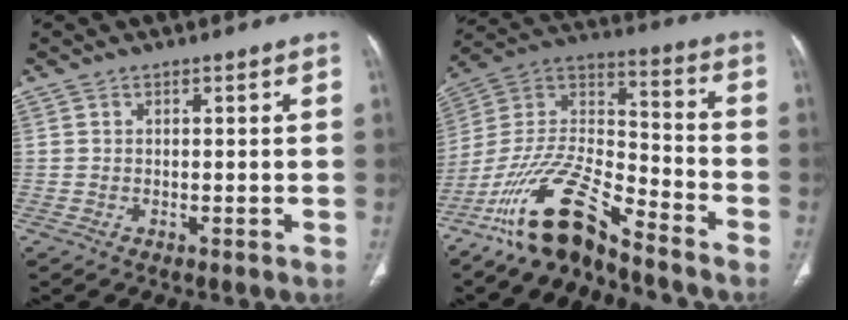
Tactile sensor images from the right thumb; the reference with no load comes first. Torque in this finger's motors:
{"motor_torque": [0.29, 0.26, 1.37, -1.40, 0.39]}